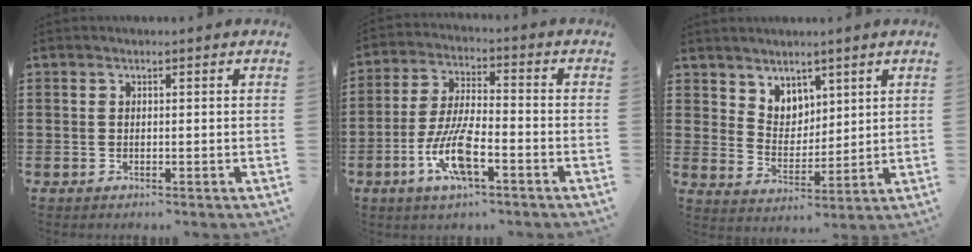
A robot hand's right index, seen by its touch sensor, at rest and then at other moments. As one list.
[{"total": 9.6, "force": [-4.0, 3.1, 8.2], "torque": [-0.177, -0.004, -0.074]}, {"total": 5.1, "force": [3.9, 3.3, 0.1], "torque": [-0.025, -0.006, 0.074]}]